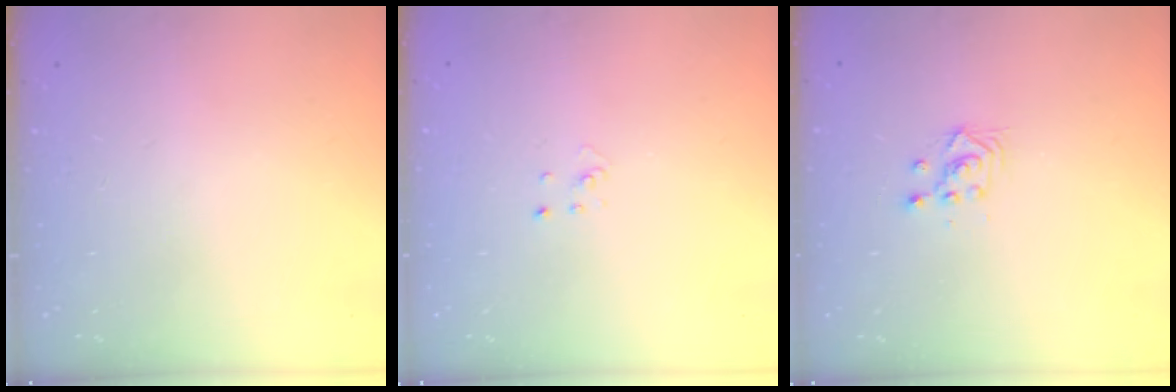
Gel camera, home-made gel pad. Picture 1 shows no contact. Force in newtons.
{"total": 2.1, "press": 2.1, "slide": 0.1}
{"total": 2.3, "press": 2.3, "slide": 0.1}